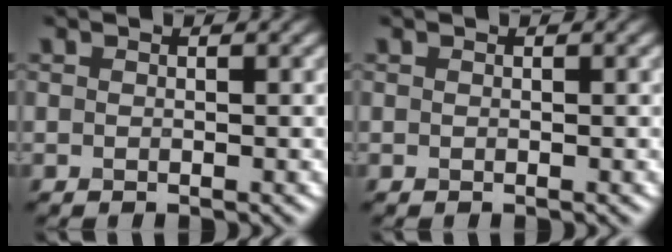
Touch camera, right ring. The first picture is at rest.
{"total": 0.0}